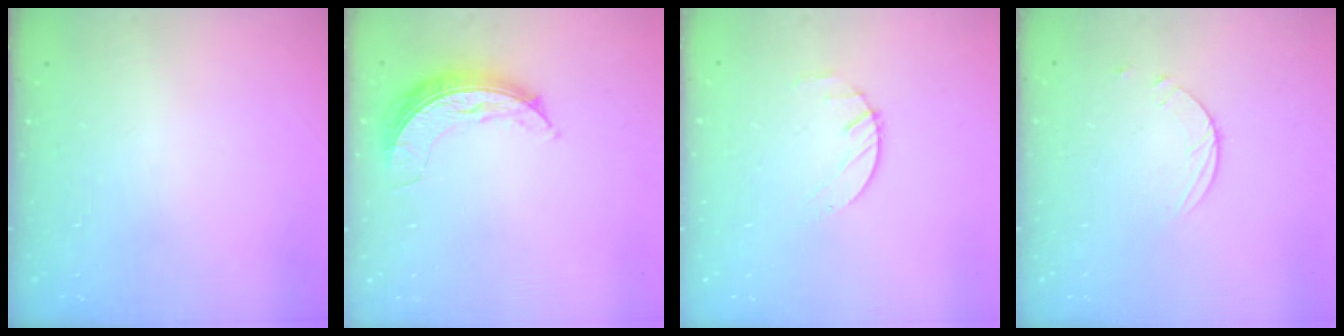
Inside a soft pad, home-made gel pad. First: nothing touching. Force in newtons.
{"total": 7.6, "press": 7.6, "slide": 0.1}
{"total": 1.4, "press": 1.3, "slide": 0.2}
{"total": 2.5, "press": 2.4, "slide": 0.3}